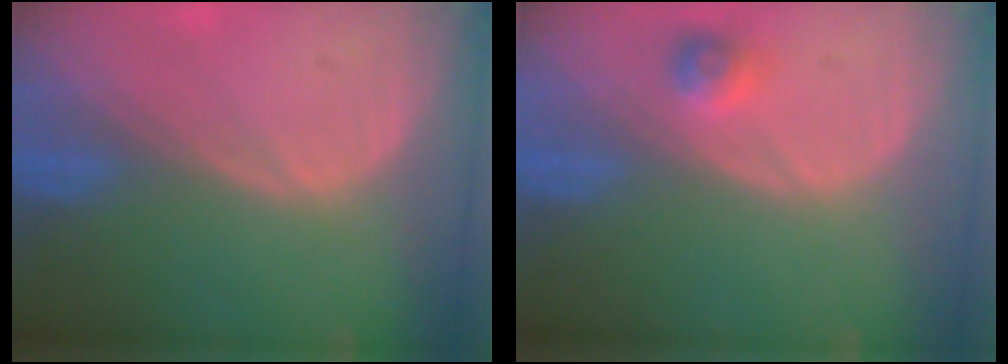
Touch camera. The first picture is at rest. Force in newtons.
{"total": 2.2, "press": 2.2, "slide": 0.2}